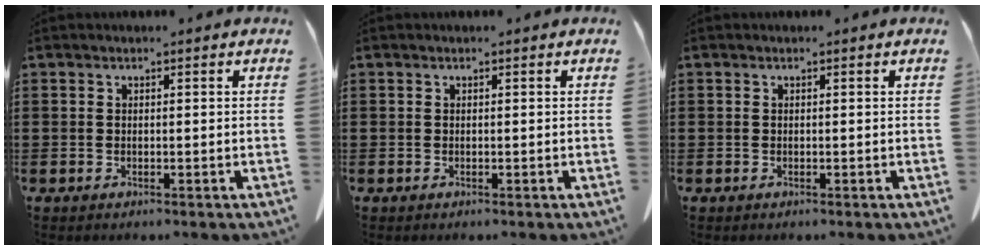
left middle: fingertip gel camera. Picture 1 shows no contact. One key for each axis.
{"total": 0.0}
{"total": 0.0}